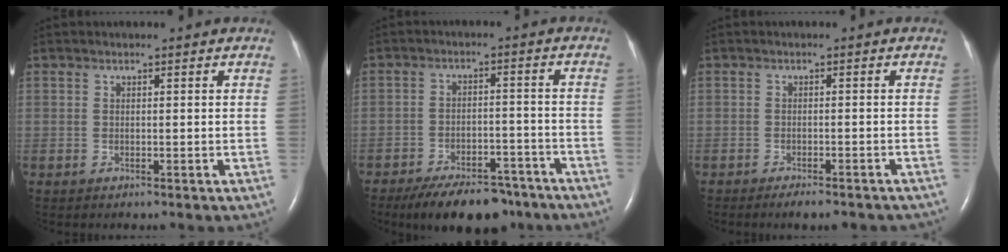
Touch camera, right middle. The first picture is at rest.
{"total": 12.3, "force": [-9.8, 5.0, 5.6], "torque": [-0.074, 0.007, -0.146]}
{"total": 7.1, "force": [-6.1, 1.8, 3.2], "torque": [-0.029, 0.000, -0.074]}